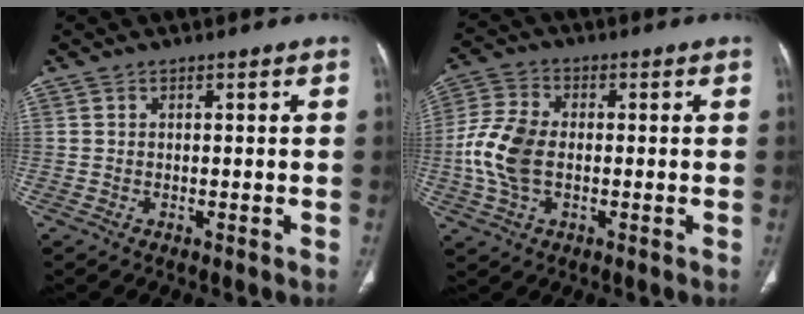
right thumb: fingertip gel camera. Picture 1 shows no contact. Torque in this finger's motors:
{"motor_torque": [0.57, 0.54, 0.64, 0.23, 0.12]}